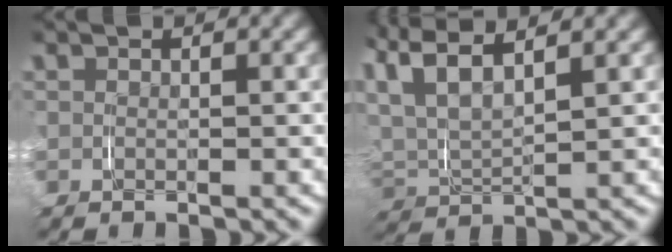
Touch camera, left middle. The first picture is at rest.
{"total": 7.4, "force": [3.0, 4.6, 4.9], "torque": [-0.140, -0.007, 0.052]}